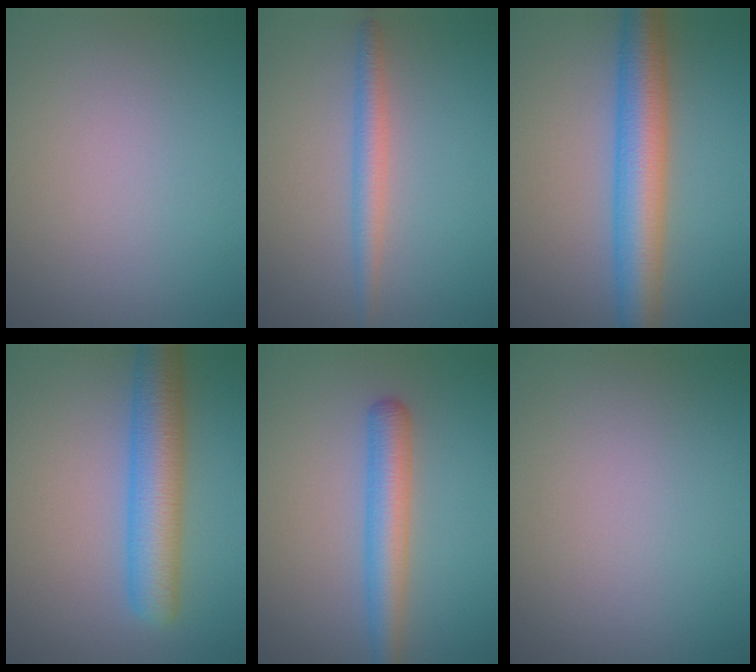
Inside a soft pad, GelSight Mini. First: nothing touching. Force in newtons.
{"total": 2.3, "press": 2.3, "slide": 0.0}
{"total": 6.7, "press": 6.7, "slide": 0.1}
{"total": 6.1, "press": 6.1, "slide": 0.1}
{"total": 3.8, "press": 3.8, "slide": 0.1}
{"total": 0.0}